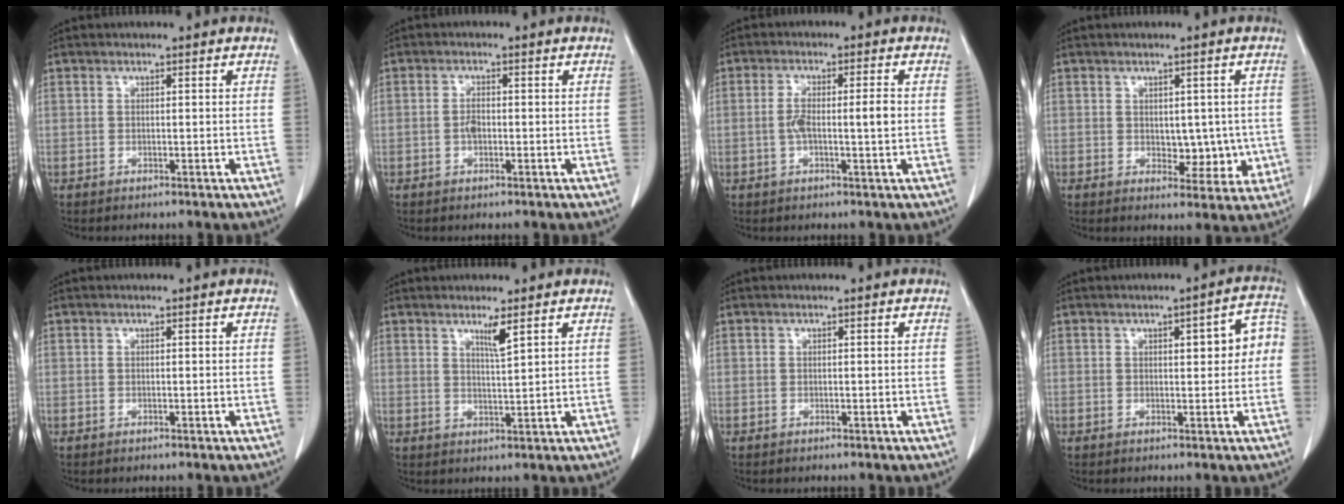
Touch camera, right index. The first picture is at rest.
{"total": 1.8, "force": [-0.4, 0.8, 1.5], "torque": [-0.029, 0.003, -0.007]}
{"total": 5.2, "force": [-0.3, 0.8, 5.2], "torque": [-0.102, 0.009, -0.005]}
{"total": 5.3, "force": [-0.2, 3.4, 4.1], "torque": [-0.036, 0.002, 0.007]}
{"total": 0.0}
{"total": 2.8, "force": [1.8, -0.4, 2.2], "torque": [-0.042, -0.011, 0.035]}
{"total": 0.0}
{"total": 5.6, "force": [0.6, 1.8, 5.2], "torque": [-0.063, 0.024, 0.006]}